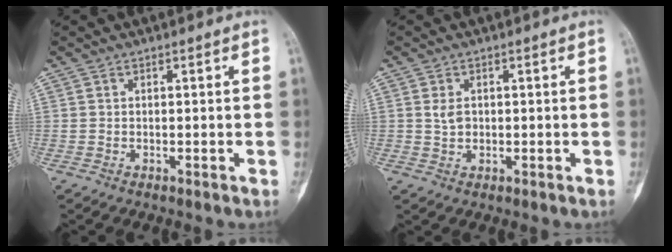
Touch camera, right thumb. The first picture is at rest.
{"total": 2.3, "force": [0.4, 1.7, 1.6], "torque": [-0.023, -0.001, 0.012]}